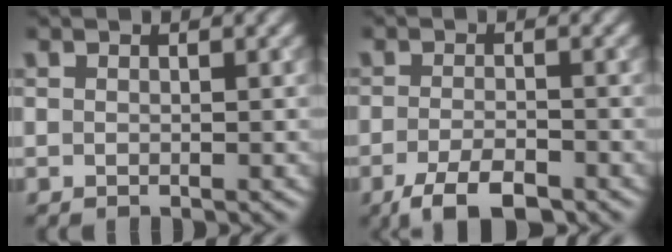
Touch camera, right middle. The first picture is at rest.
{"total": 4.2, "force": [-2.8, 1.3, 2.8], "torque": [-0.049, -0.004, -0.051]}